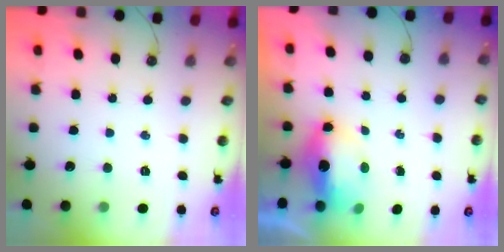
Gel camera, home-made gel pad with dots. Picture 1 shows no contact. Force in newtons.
{"total": 6.8, "press": 6.7, "slide": 1.1}